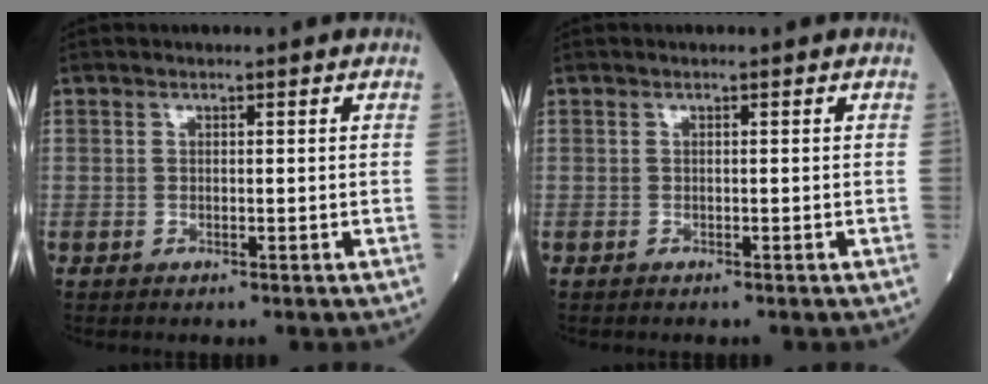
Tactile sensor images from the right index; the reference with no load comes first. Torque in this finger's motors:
{"motor_torque": [-0.11, 0.16, 0.08, -0.01]}